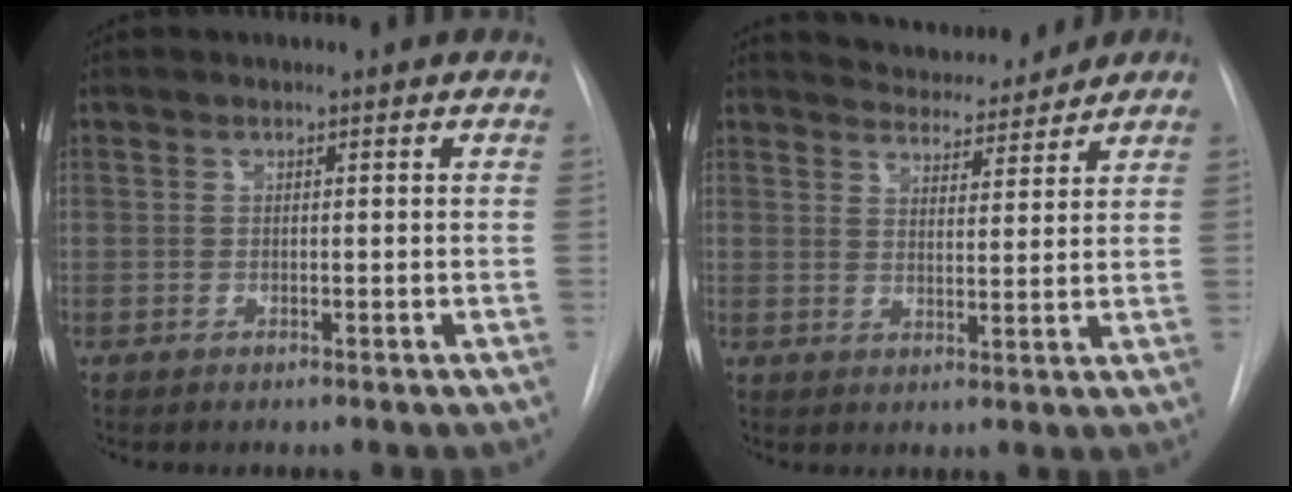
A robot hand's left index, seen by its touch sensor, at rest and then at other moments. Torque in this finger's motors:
{"motor_torque": [0.46, -1.37, -0.58, 0.00]}